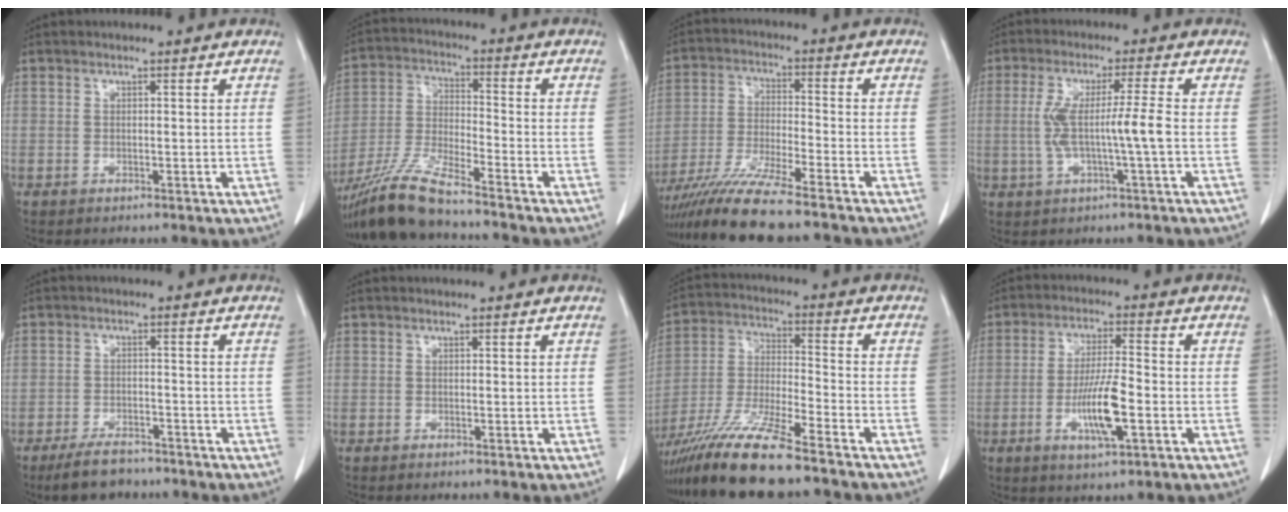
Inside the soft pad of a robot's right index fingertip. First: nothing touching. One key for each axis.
{"total": 11.5, "fx": -10.0, "fy": 0.1, "fz": 5.7, "tx": -0.118, "ty": -0.019, "tz": -0.192}
{"total": 12.3, "fx": -10.1, "fy": -0.5, "fz": 6.9, "tx": -0.124, "ty": -0.028, "tz": -0.176}
{"total": 7.1, "fx": -0.7, "fy": -0.6, "fz": 7.1, "tx": -0.143, "ty": 0.009, "tz": -0.010}
{"total": 5.6, "fx": -4.6, "fy": 2.1, "fz": 2.3, "tx": -0.046, "ty": -0.005, "tz": -0.076}
{"total": 0.0}
{"total": 15.7, "fx": -12.2, "fy": 0.6, "fz": 9.9, "tx": -0.209, "ty": -0.032, "tz": -0.223}
{"total": 8.6, "fx": -2.6, "fy": 1.1, "fz": 8.1, "tx": -0.154, "ty": -0.006, "tz": -0.047}